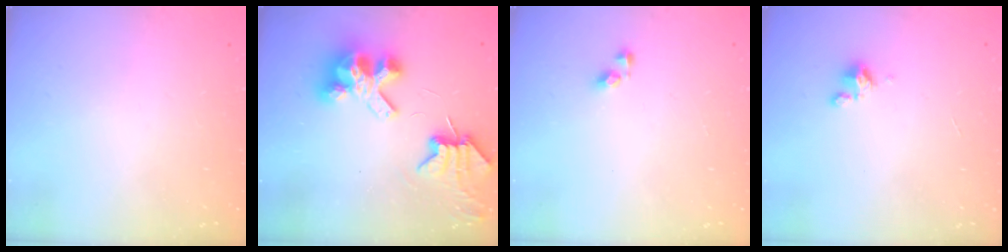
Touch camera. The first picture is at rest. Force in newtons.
{"total": 8.0, "press": 8.0, "slide": 1.1}
{"total": 3.7, "press": 3.7, "slide": 0.5}
{"total": 1.8, "press": 1.7, "slide": 0.4}